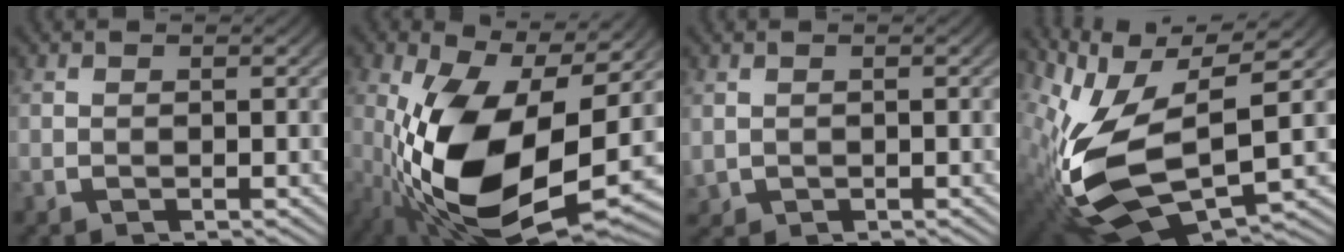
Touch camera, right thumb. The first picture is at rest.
{"total": 16.4, "force": [-1.3, 9.0, 13.6], "torque": [-0.281, -0.064, 0.014]}
{"total": 1.5, "force": [0.1, 1.5, 0.4], "torque": [-0.018, -0.008, 0.011]}
{"total": 15.2, "force": [-0.9, 8.6, 12.6], "torque": [-0.264, -0.051, 0.013]}